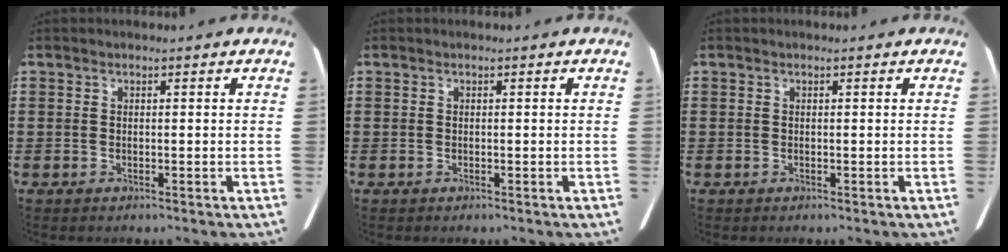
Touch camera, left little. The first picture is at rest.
{"total": 0.0}
{"total": 0.0}